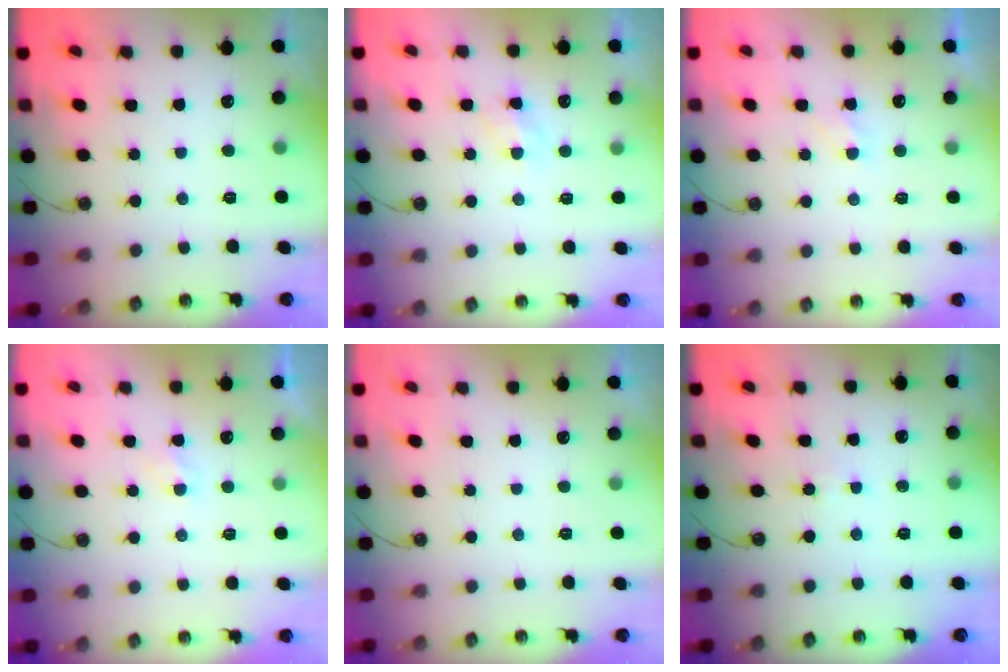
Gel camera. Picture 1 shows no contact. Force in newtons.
{"total": 3.2, "press": 3.2, "slide": 0.4}
{"total": 2.9, "press": 2.9, "slide": 0.4}
{"total": 2.1, "press": 2.1, "slide": 0.4}
{"total": 0.0}
{"total": 2.4, "press": 2.4, "slide": 0.2}